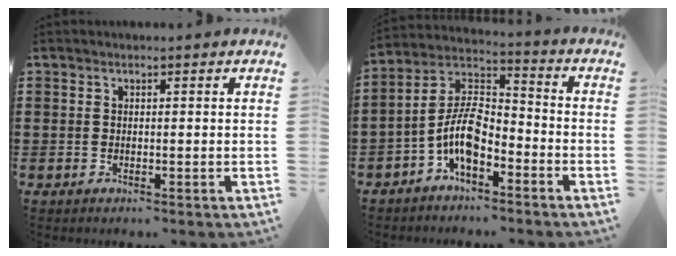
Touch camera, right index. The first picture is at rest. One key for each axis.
{"total": 8.7, "fx": -3.9, "fy": 4.1, "fz": 6.6, "tx": -0.165, "ty": -0.004, "tz": -0.083}